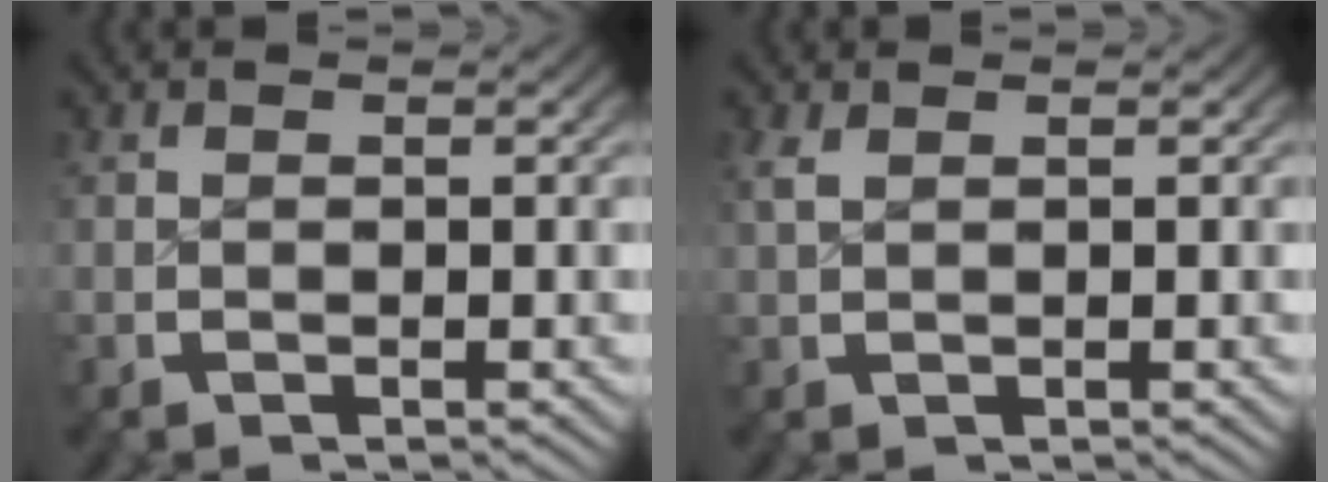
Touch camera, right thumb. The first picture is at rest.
{"total": 1.1, "force": [0.7, 0.5, 0.7], "torque": [-0.019, 0.002, 0.018]}